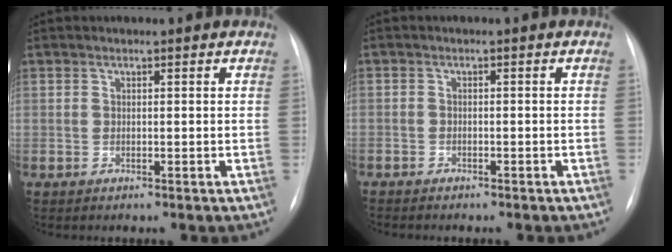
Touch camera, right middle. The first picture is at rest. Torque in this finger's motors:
{"motor_torque": [1.00, -1.13, -0.47, -0.21]}